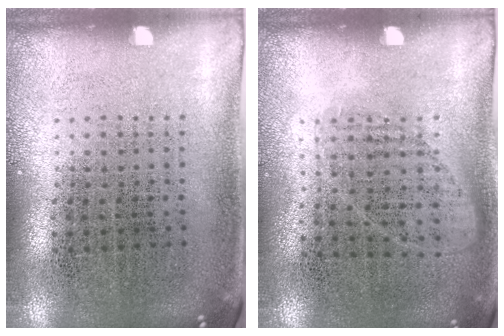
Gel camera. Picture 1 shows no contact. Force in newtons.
{"total": 0.9, "press": 0.8, "slide": 0.5}